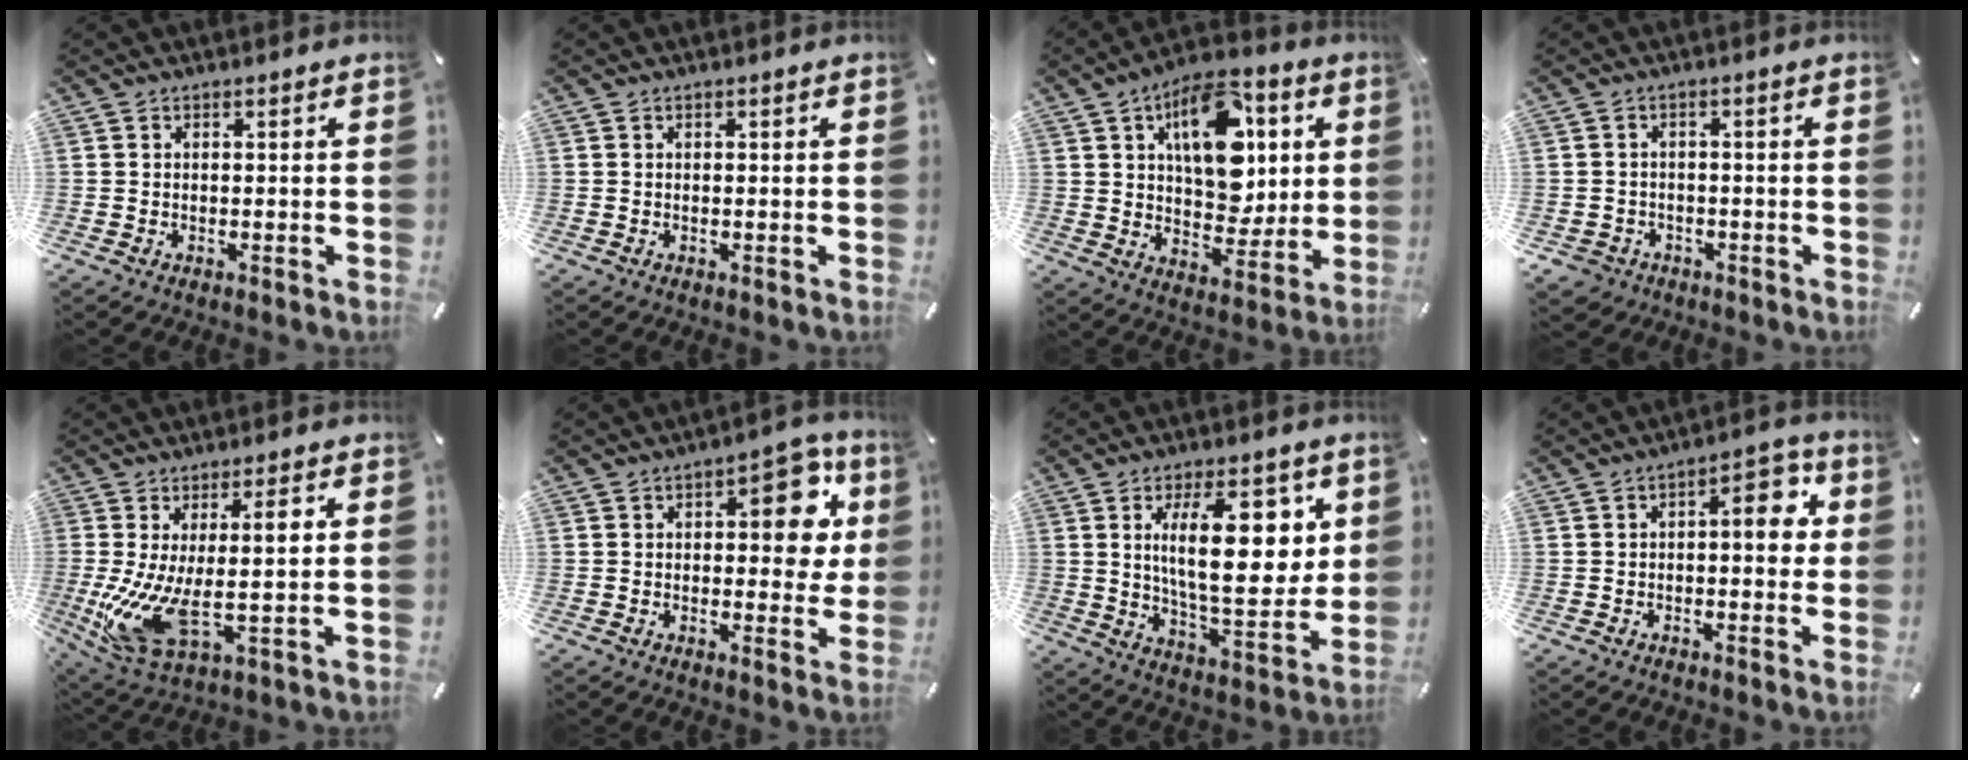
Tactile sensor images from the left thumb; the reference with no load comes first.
{"total": 0.0}
{"total": 17.9, "force": [6.2, 11.5, 12.2], "torque": [-0.156, -0.024, 0.110]}
{"total": 3.4, "force": [-1.9, 2.8, 0.7], "torque": [-0.026, 0.005, -0.041]}
{"total": 12.5, "force": [1.3, 3.1, 12.1], "torque": [-0.273, -0.028, 0.016]}
{"total": 12.3, "force": [3.5, 6.6, 9.7], "torque": [-0.105, -0.012, 0.051]}
{"total": 19.2, "force": [5.9, 8.1, 16.4], "torque": [-0.252, -0.010, 0.086]}
{"total": 8.3, "force": [0.8, 4.1, 7.2], "torque": [-0.082, 0.000, 0.000]}